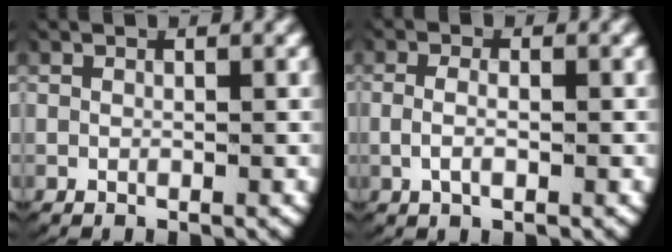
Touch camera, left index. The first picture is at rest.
{"total": 2.2, "force": [-0.7, 1.0, 1.8], "torque": [-0.045, -0.009, -0.008]}